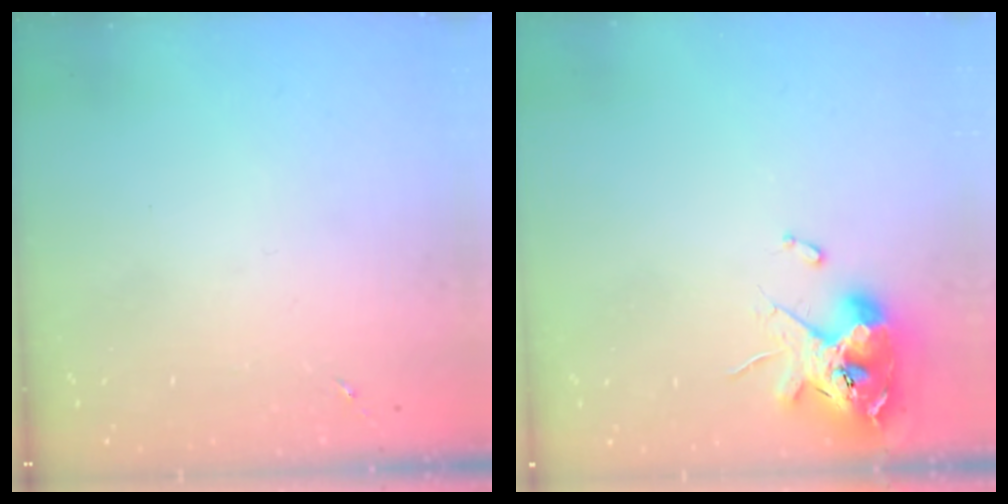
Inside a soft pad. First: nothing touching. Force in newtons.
{"total": 12.7, "press": 12.5, "slide": 2.0}